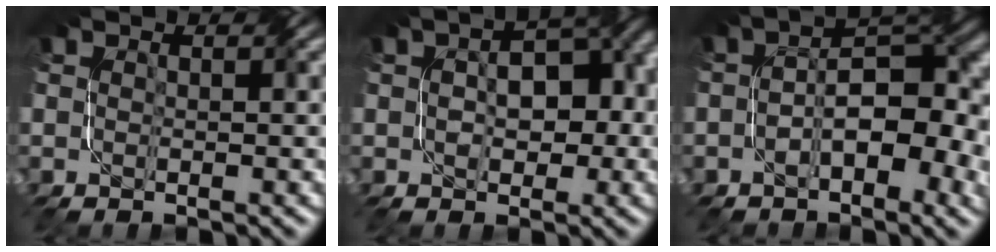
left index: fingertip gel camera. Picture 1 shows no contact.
{"total": 6.3, "force": [-0.7, 3.9, 4.9], "torque": [-0.053, 0.019, -0.010]}
{"total": 7.5, "force": [-1.5, 3.2, 6.6], "torque": [-0.096, 0.014, -0.030]}